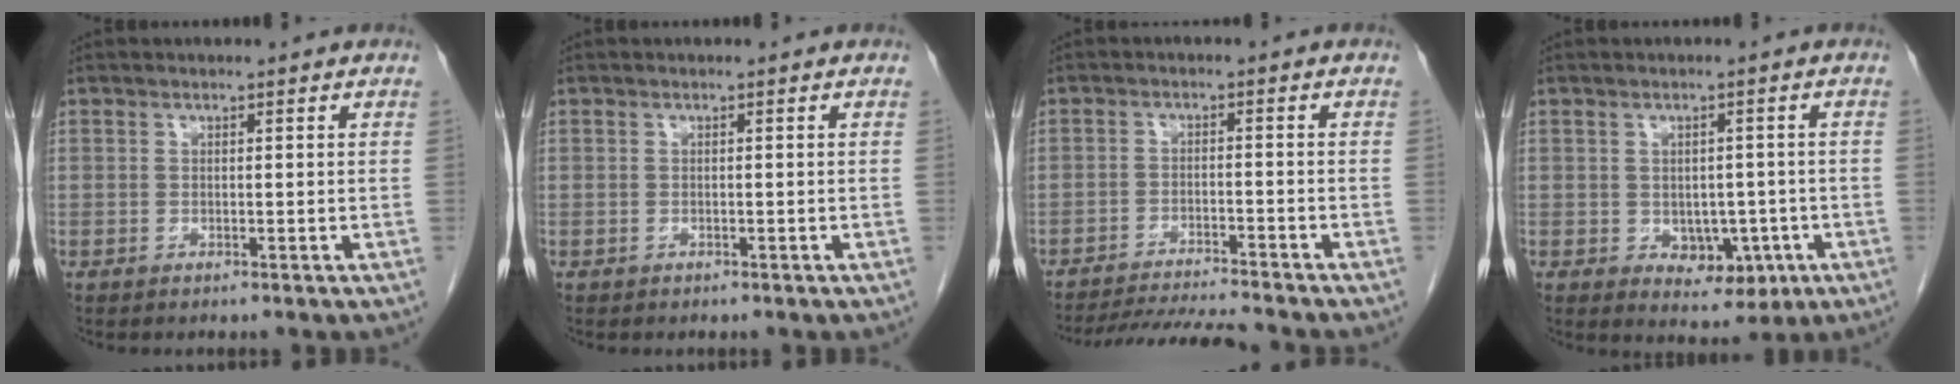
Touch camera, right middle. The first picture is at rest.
{"total": 0.0}
{"total": 9.3, "force": [-8.9, -0.7, 2.7], "torque": [-0.040, -0.015, -0.146]}
{"total": 5.2, "force": [-1.3, 3.5, 3.7], "torque": [-0.039, 0.000, -0.006]}